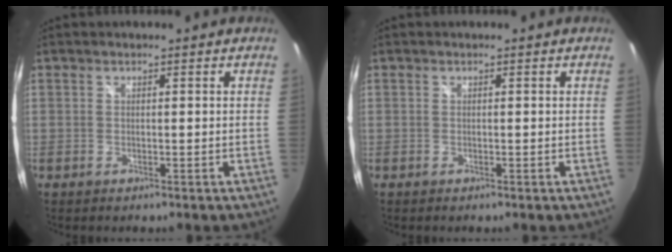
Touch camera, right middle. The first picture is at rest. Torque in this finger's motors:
{"motor_torque": [0.12, -0.05, 0.01, 0.00]}